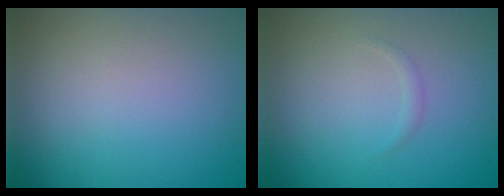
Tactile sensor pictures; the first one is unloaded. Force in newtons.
{"total": 0.5, "press": 0.5, "slide": 0.0}